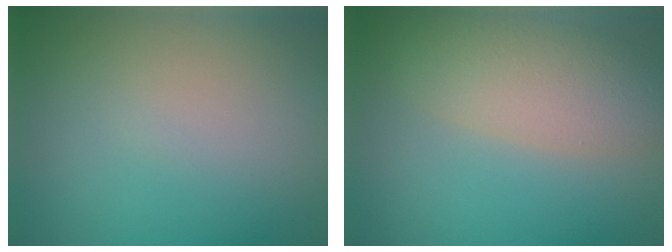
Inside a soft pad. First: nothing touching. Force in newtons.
{"total": 5.3, "press": 5.3, "slide": 0.5}